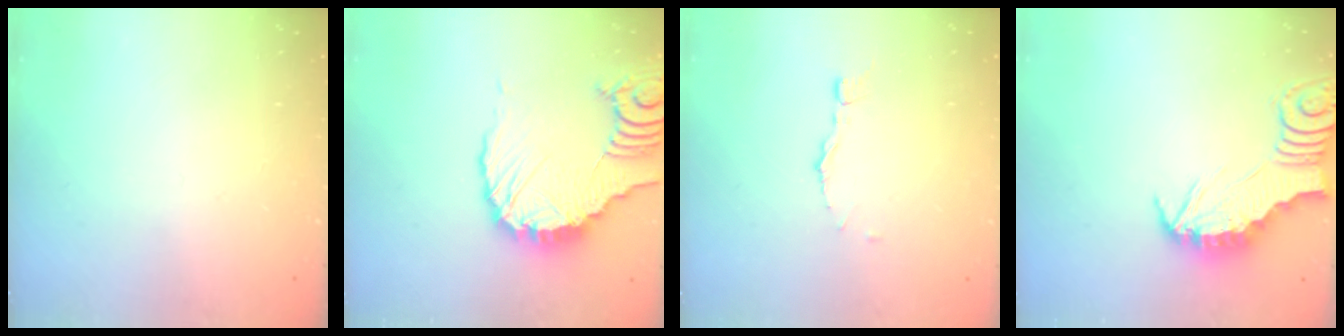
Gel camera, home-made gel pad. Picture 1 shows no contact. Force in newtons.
{"total": 11.8, "press": 11.7, "slide": 1.6}
{"total": 4.7, "press": 4.7, "slide": 0.5}
{"total": 2.8, "press": 2.8, "slide": 0.3}